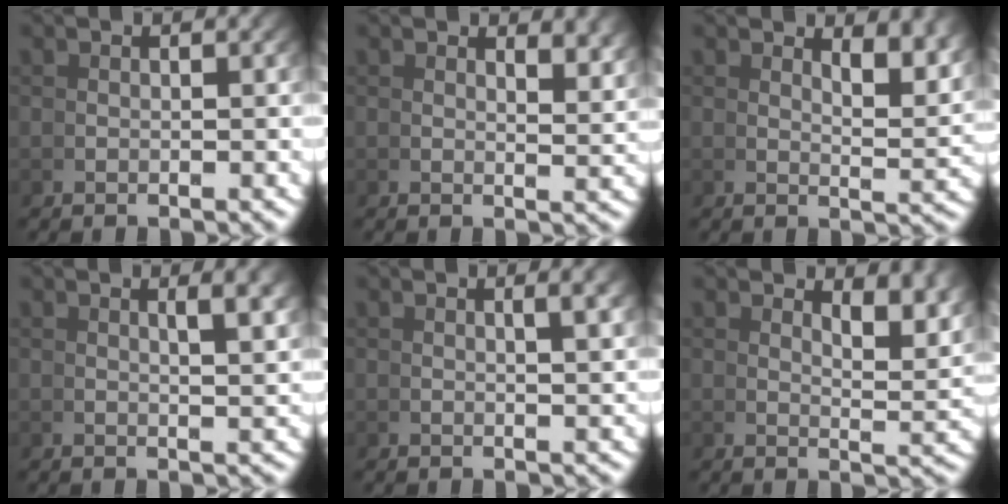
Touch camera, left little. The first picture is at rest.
{"total": 2.2, "force": [1.8, 0.1, 1.1], "torque": [-0.016, -0.012, 0.034]}
{"total": 3.5, "force": [2.5, 0.2, 2.4], "torque": [-0.026, -0.014, 0.046]}
{"total": 2.1, "force": [1.3, -0.4, 1.6], "torque": [-0.024, 0.001, 0.024]}
{"total": 1.5, "force": [0.8, -0.3, 1.2], "torque": [-0.018, 0.002, 0.017]}
{"total": 3.8, "force": [2.7, 0.3, 2.7], "torque": [-0.029, -0.013, 0.050]}